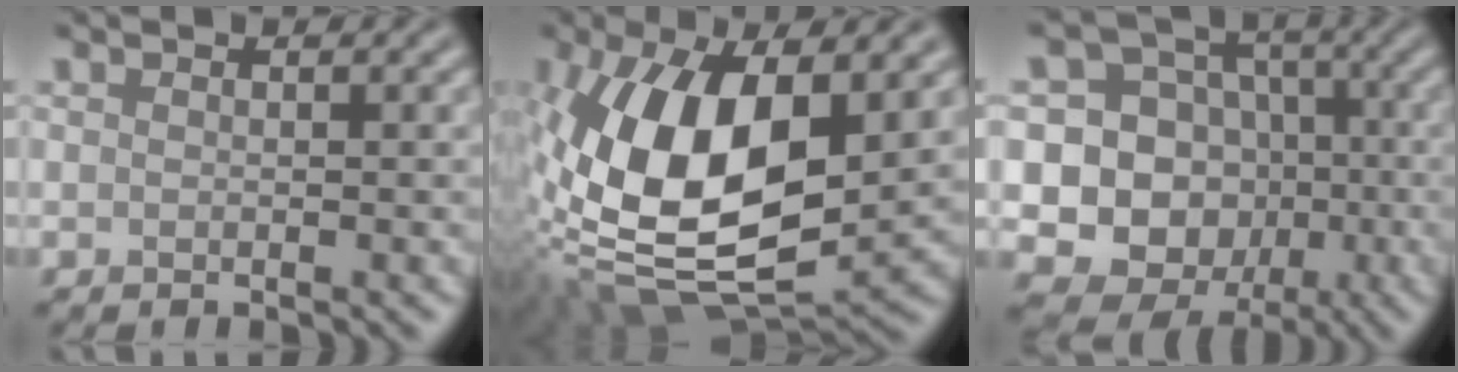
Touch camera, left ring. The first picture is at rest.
{"total": 15.3, "force": [0.2, 7.3, 13.4], "torque": [-0.264, -0.007, -0.004]}
{"total": 13.4, "force": [-1.6, 12.7, 3.8], "torque": [-0.103, 0.013, -0.032]}